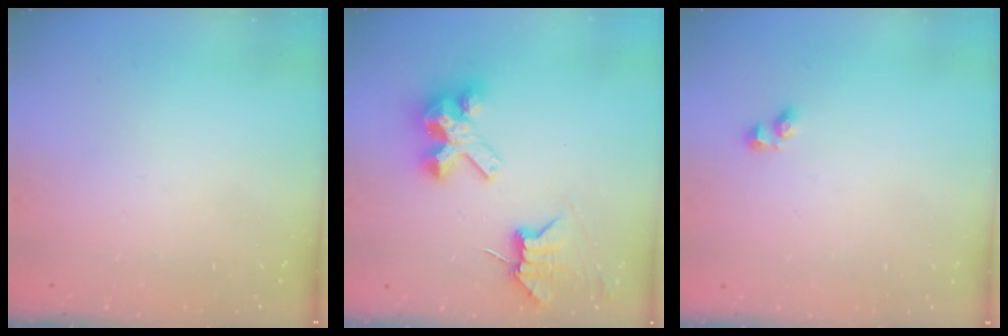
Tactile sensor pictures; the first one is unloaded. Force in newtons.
{"total": 8.7, "press": 8.7, "slide": 0.7}
{"total": 2.9, "press": 2.6, "slide": 1.3}